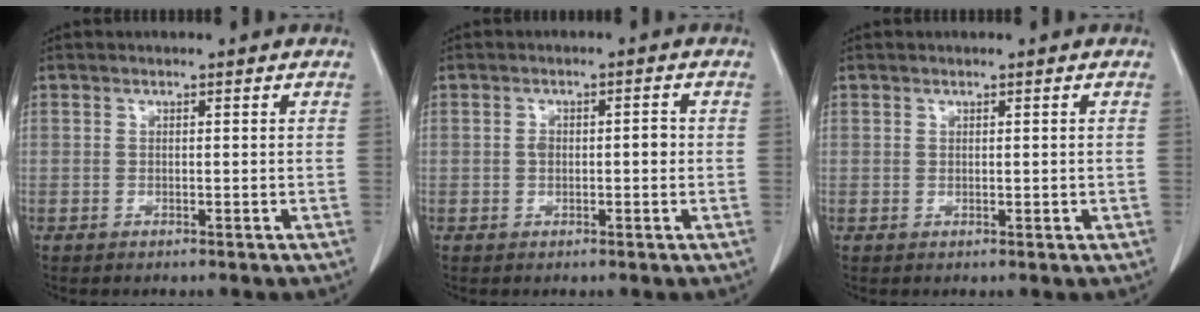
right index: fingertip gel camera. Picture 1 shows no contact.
{"total": 2.6, "force": [-0.2, 1.3, 2.2], "torque": [-0.038, 0.010, -0.002]}
{"total": 0.5, "force": [0.1, 0.4, 0.3], "torque": [-0.004, -0.001, 0.002]}